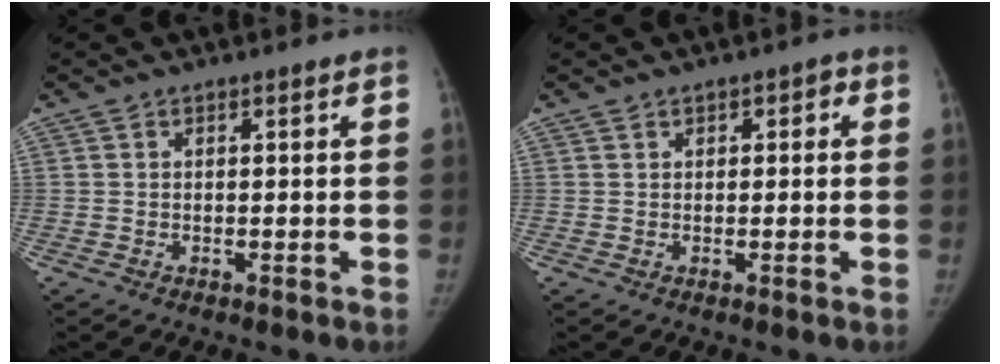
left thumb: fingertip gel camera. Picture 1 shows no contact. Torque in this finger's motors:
{"motor_torque": [-0.31, 0.03, -0.36, 0.28, -0.03]}